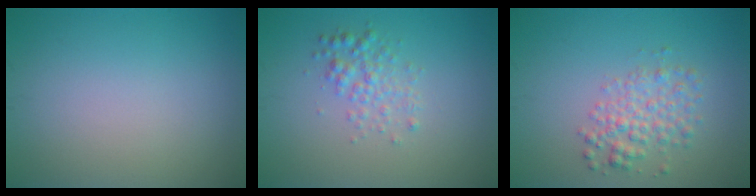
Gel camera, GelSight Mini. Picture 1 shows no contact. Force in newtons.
{"total": 2.2, "press": 2.2, "slide": 0.0}
{"total": 3.0, "press": 3.0, "slide": 0.1}